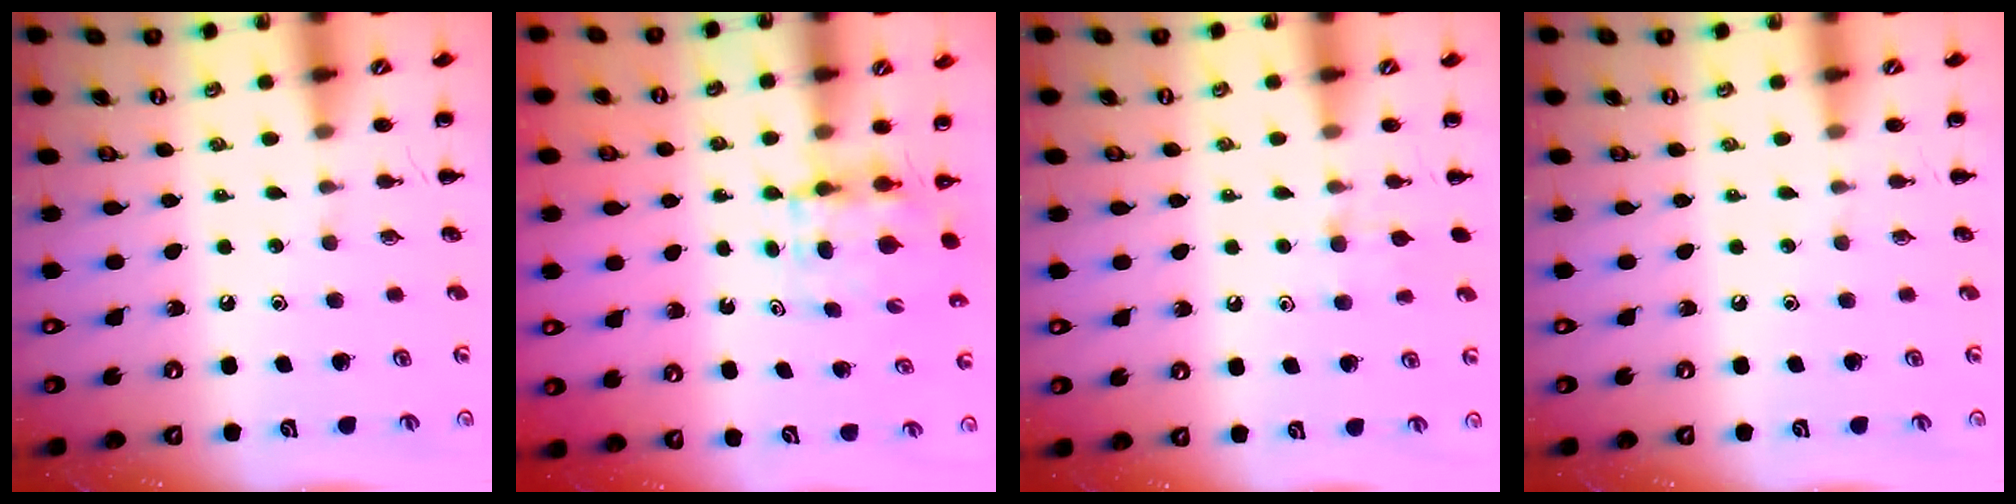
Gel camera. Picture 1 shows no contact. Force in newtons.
{"total": 4.0, "press": 3.9, "slide": 0.3}
{"total": 7.1, "press": 6.8, "slide": 2.0}
{"total": 0.0}